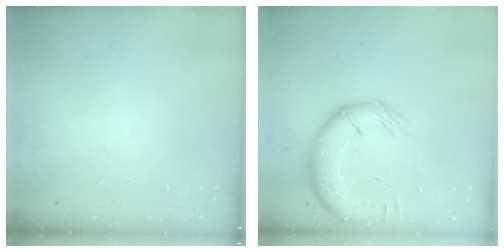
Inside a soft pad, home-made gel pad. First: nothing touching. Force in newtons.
{"total": 15.0, "press": 14.6, "slide": 3.5}